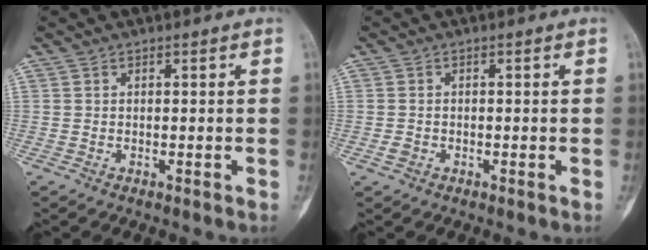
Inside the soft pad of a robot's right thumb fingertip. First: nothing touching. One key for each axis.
{"total": 1.4, "fx": -0.5, "fy": 1.1, "fz": 0.7, "tx": -0.013, "ty": 0.004, "tz": -0.010}